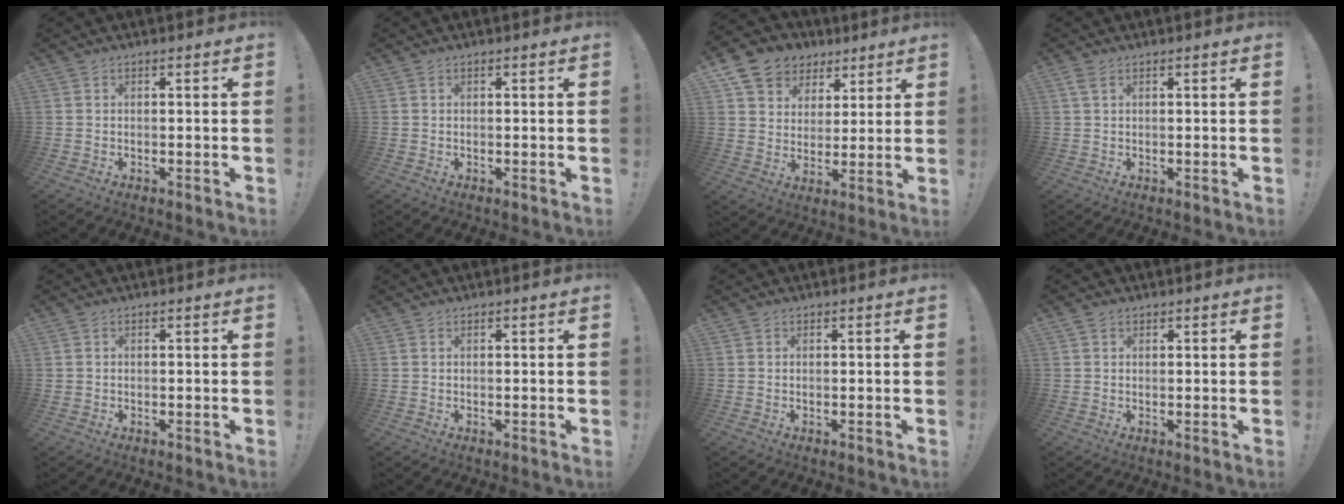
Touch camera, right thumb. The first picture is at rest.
{"total": 0.0}
{"total": 10.7, "force": [6.1, 8.4, 2.5], "torque": [-0.034, -0.042, 0.124]}
{"total": 2.0, "force": [1.0, 0.9, 1.5], "torque": [-0.033, 0.004, 0.018]}
{"total": 0.0}
{"total": 0.0}
{"total": 0.0}
{"total": 1.3, "force": [0.9, 0.9, 0.2], "torque": [0.002, 0.000, 0.015]}